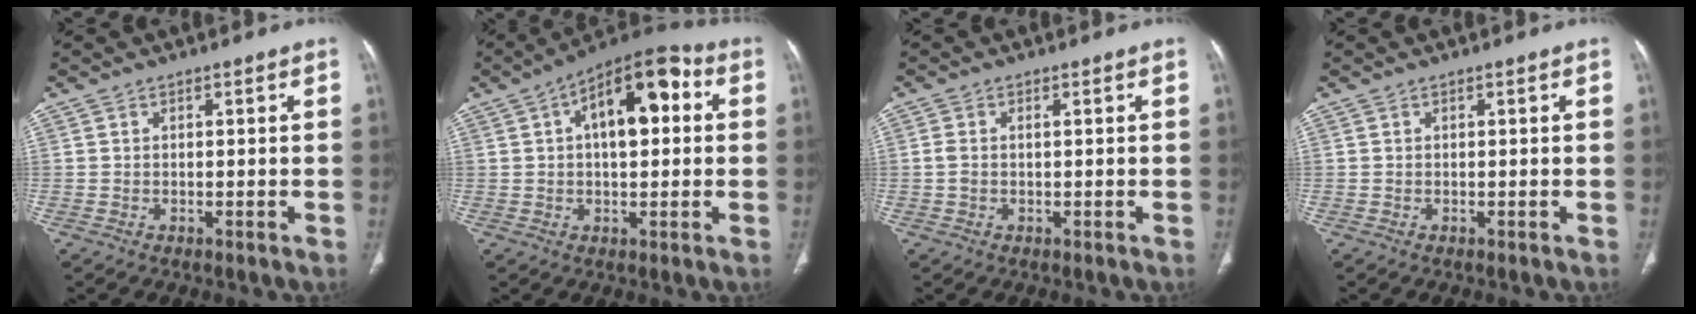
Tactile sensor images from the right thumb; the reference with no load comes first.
{"total": 14.3, "force": [3.2, 7.0, 12.0], "torque": [-0.159, 0.030, 0.040]}
{"total": 1.7, "force": [0.0, 0.8, 1.5], "torque": [-0.047, 0.007, 0.000]}
{"total": 0.0}